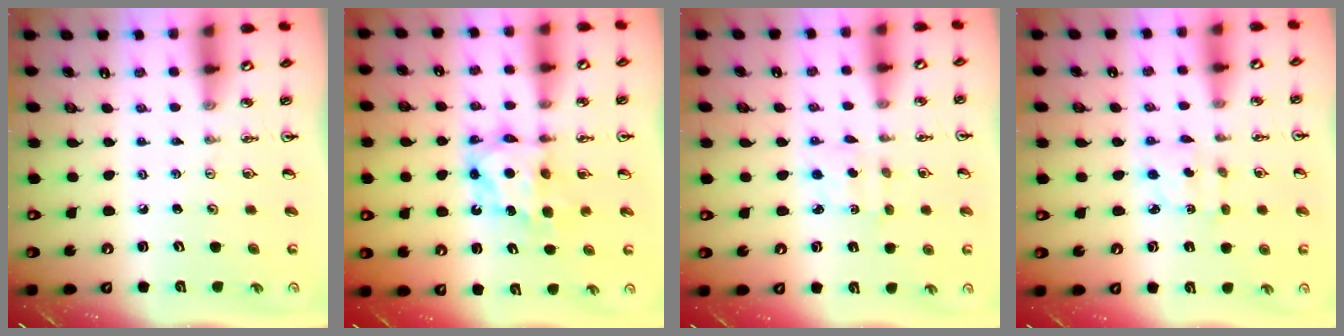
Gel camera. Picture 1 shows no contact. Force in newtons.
{"total": 7.5, "press": 7.4, "slide": 0.6}
{"total": 1.7, "press": 1.5, "slide": 0.8}
{"total": 2.3, "press": 2.3, "slide": 0.2}